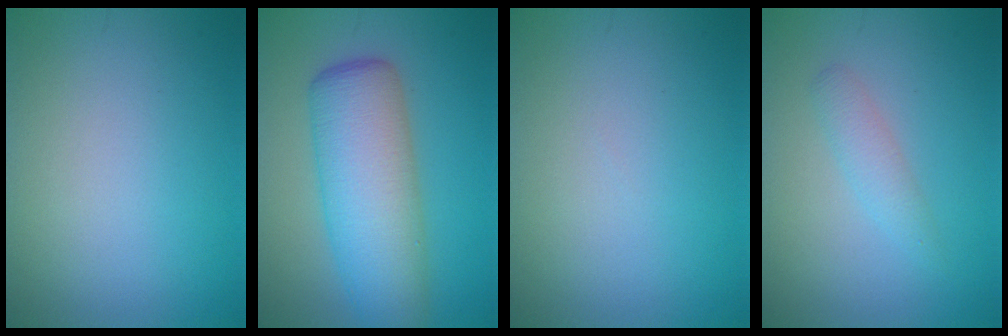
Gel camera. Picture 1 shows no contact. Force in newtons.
{"total": 8.3, "press": 8.3, "slide": 0.2}
{"total": 0.0}
{"total": 1.7, "press": 1.7, "slide": 0.0}